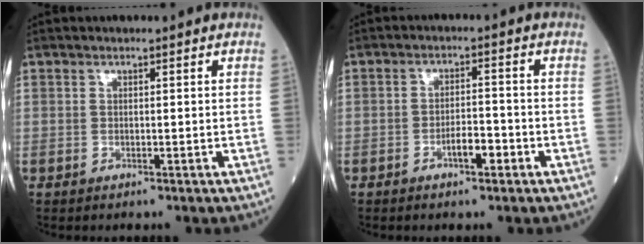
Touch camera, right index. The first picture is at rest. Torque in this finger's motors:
{"motor_torque": [0.34, -0.15, 0.22, 0.05]}